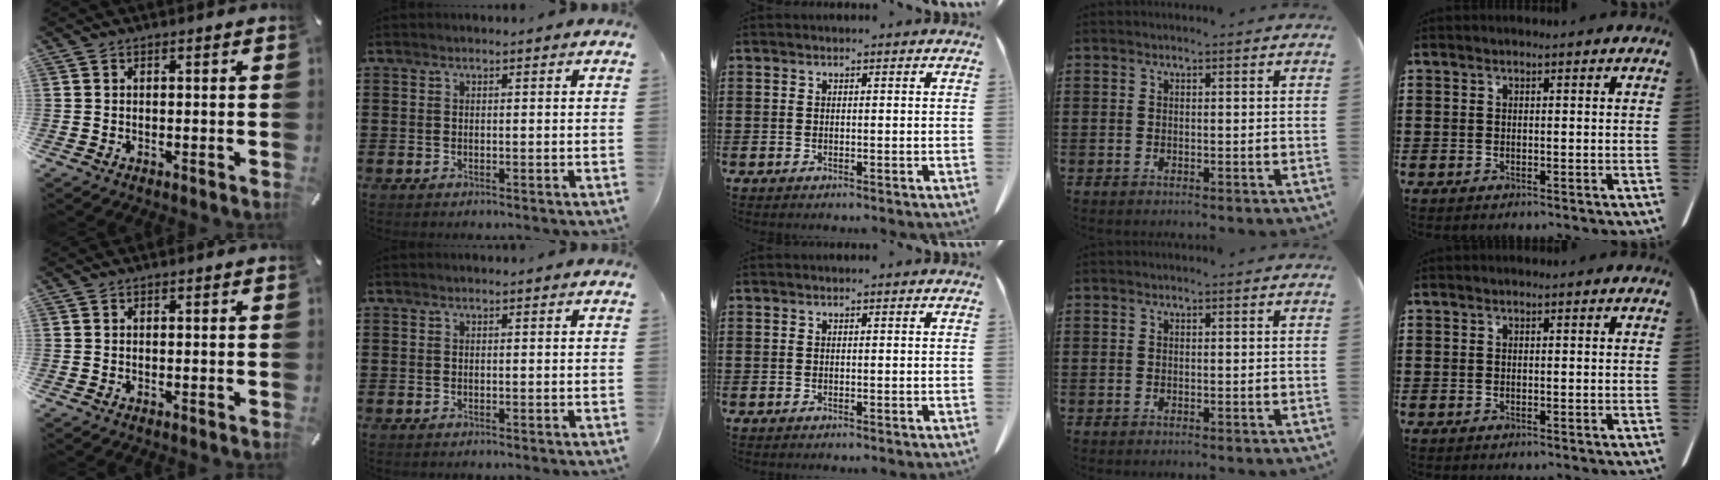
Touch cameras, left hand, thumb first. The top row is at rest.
{}